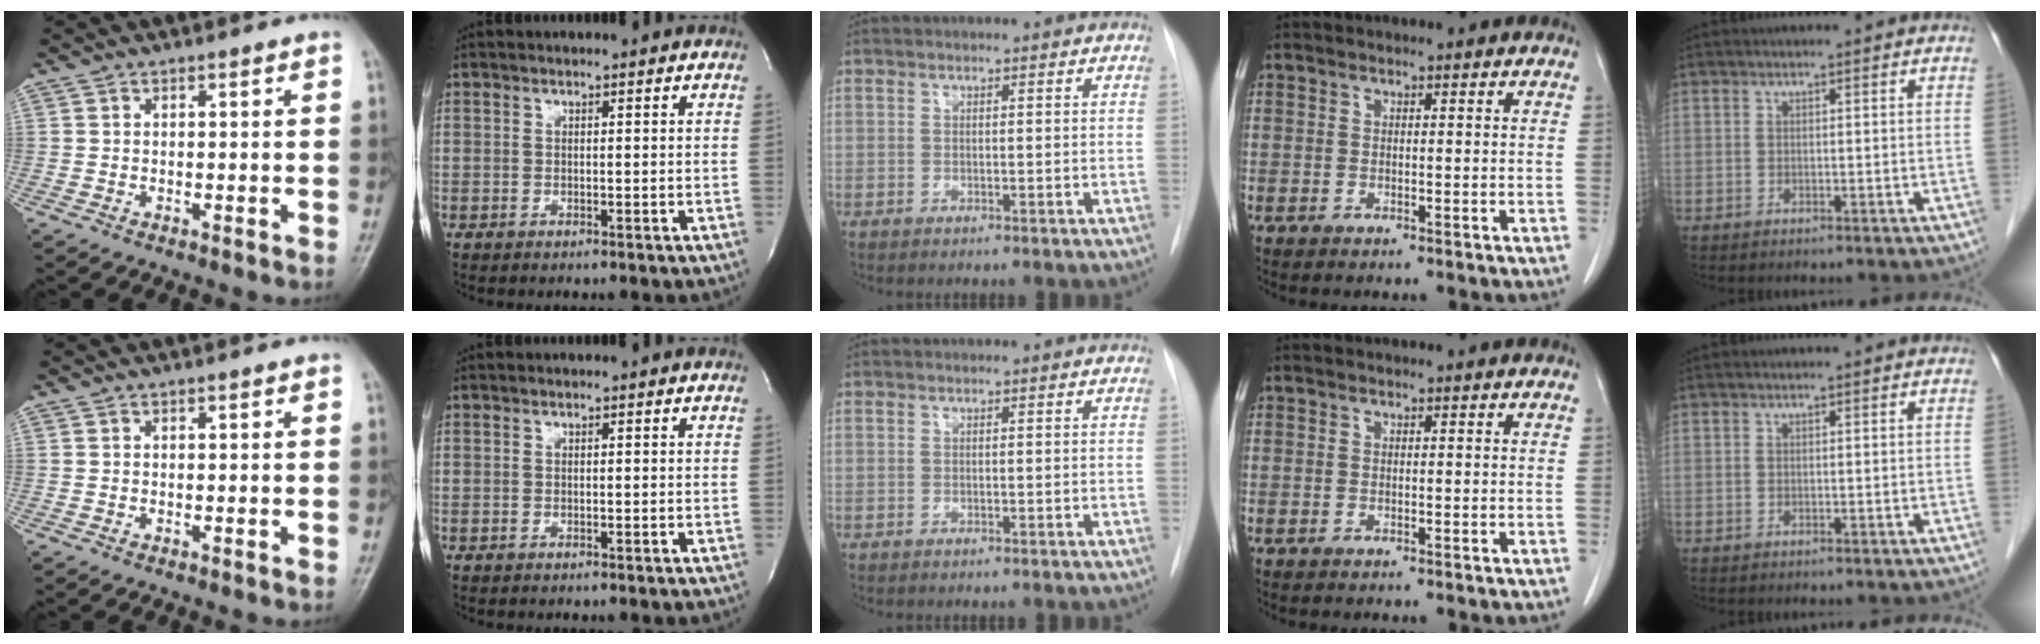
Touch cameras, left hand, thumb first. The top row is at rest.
{}